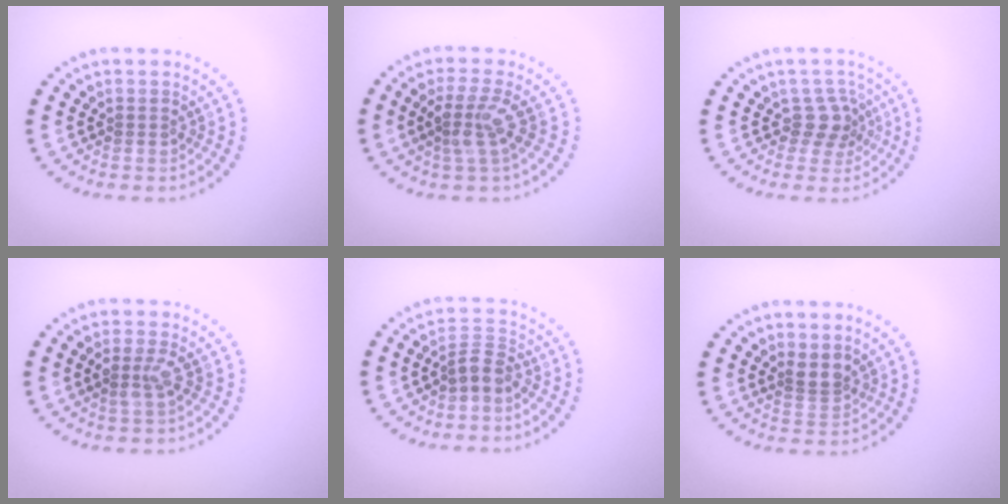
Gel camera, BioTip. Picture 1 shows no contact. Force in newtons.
{"total": 2.9, "press": 2.2, "slide": 1.8}
{"total": 2.5, "press": 1.9, "slide": 1.6}
{"total": 1.9, "press": 1.7, "slide": 0.8}
{"total": 2.3, "press": 2.0, "slide": 1.3}
{"total": 2.0, "press": 1.4, "slide": 1.4}